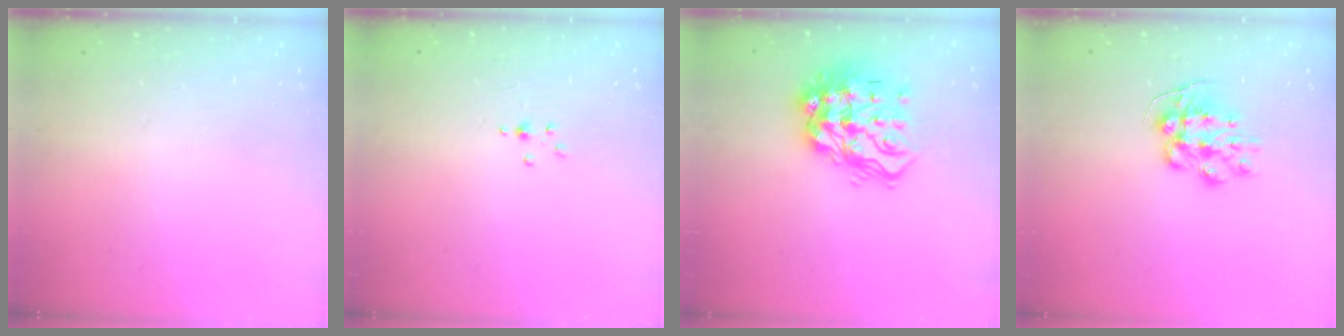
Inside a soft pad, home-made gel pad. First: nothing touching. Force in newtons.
{"total": 2.0, "press": 2.0, "slide": 0.3}
{"total": 16.7, "press": 16.6, "slide": 1.6}
{"total": 9.5, "press": 9.5, "slide": 0.4}